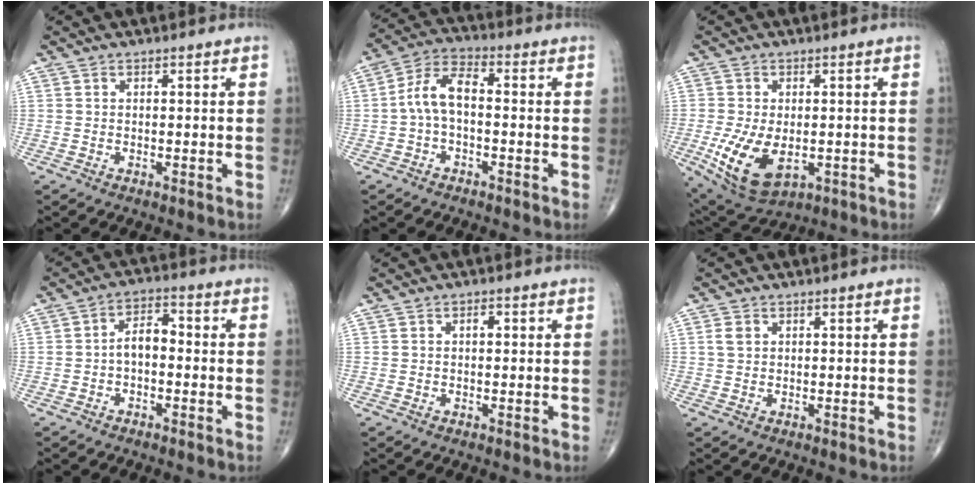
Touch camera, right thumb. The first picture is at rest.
{"total": 7.5, "force": [-0.7, 3.8, 6.4], "torque": [-0.124, 0.031, -0.024]}
{"total": 11.7, "force": [-2.5, 6.7, 9.2], "torque": [-0.172, -0.011, -0.026]}
{"total": 5.1, "force": [-0.8, 3.0, 4.1], "torque": [-0.060, 0.025, -0.024]}
{"total": 1.2, "force": [0.2, 0.6, 0.9], "torque": [-0.013, 0.003, 0.001]}
{"total": 1.9, "force": [0.6, 1.5, 1.1], "torque": [-0.021, 0.003, 0.014]}